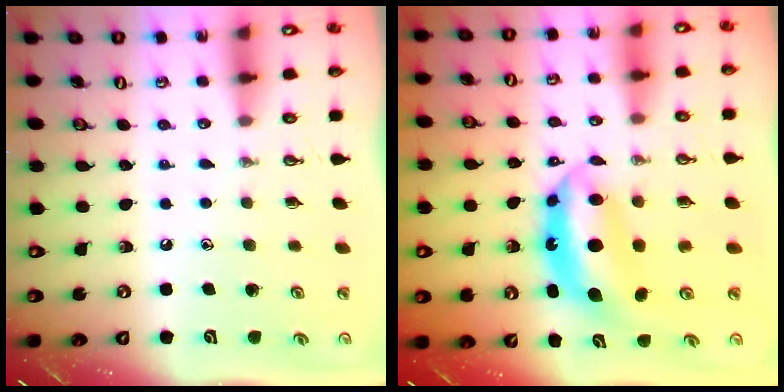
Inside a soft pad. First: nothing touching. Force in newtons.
{"total": 8.1, "press": 8.1, "slide": 0.7}